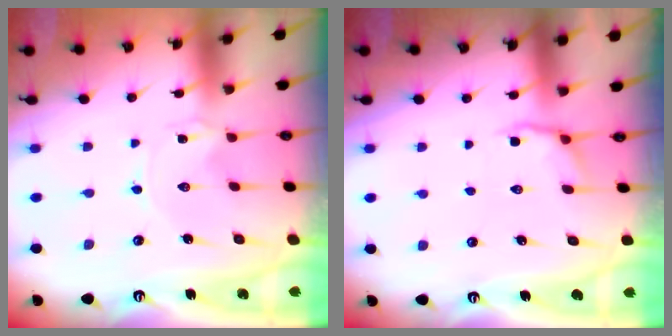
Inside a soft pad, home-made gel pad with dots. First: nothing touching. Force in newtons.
{"total": 2.8, "press": 2.0, "slide": 2.0}